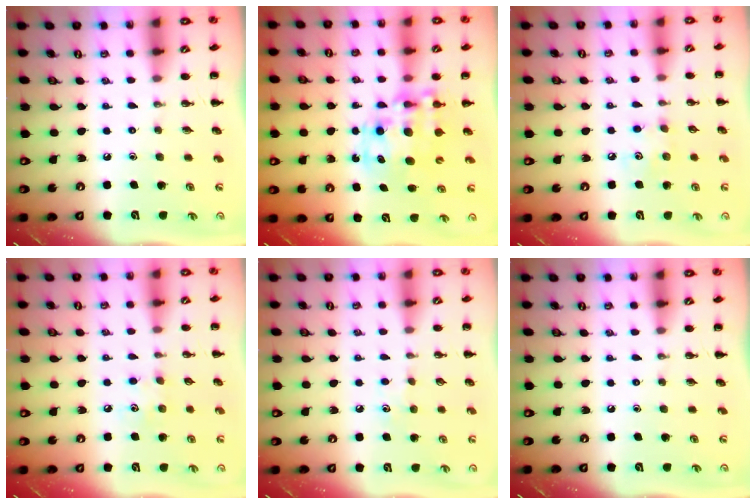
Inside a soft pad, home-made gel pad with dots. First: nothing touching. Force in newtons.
{"total": 12.0, "press": 11.7, "slide": 2.8}
{"total": 5.0, "press": 4.9, "slide": 0.9}
{"total": 5.6, "press": 5.5, "slide": 1.1}
{"total": 4.7, "press": 4.4, "slide": 1.5}
{"total": 0.0}